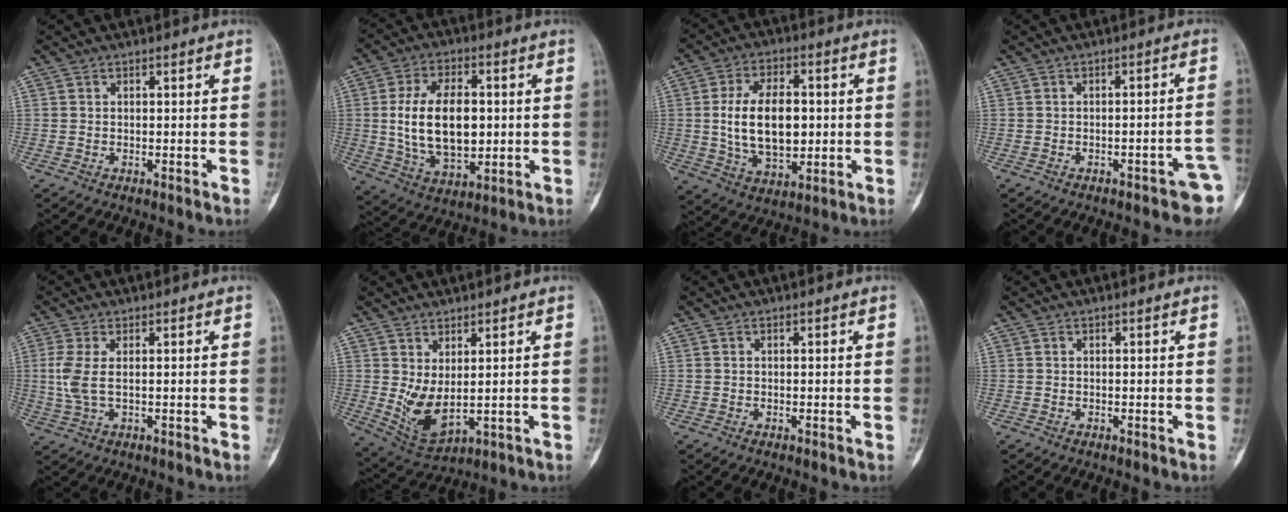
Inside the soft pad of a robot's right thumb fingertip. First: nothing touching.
{"total": 15.9, "force": [0.8, 9.2, 13.0], "torque": [-0.208, -0.003, 0.022]}
{"total": 14.6, "force": [0.6, 8.5, 11.8], "torque": [-0.184, 0.000, 0.017]}
{"total": 6.8, "force": [-3.3, 1.9, 5.7], "torque": [-0.056, 0.024, -0.039]}
{"total": 5.3, "force": [0.6, 1.9, 4.9], "torque": [-0.141, -0.003, 0.015]}
{"total": 7.9, "force": [0.7, 3.4, 7.1], "torque": [-0.132, -0.020, 0.035]}
{"total": 0.0}
{"total": 0.0}